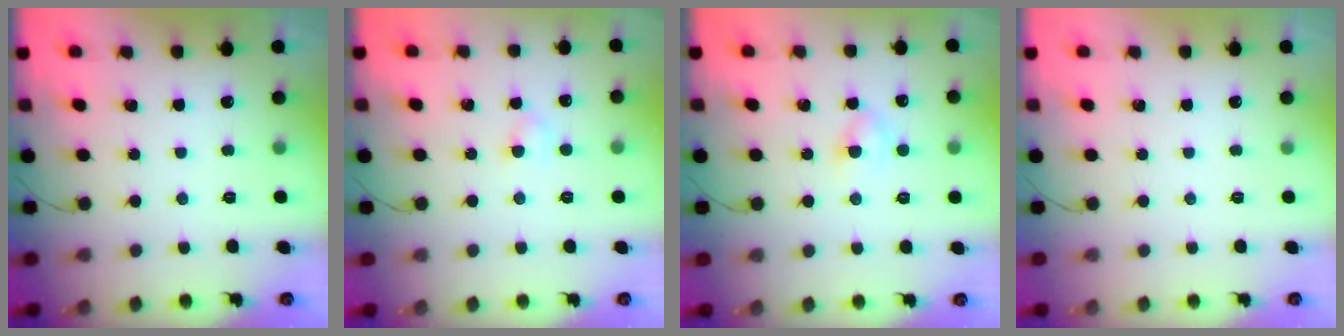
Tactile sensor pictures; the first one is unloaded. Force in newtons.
{"total": 2.5, "press": 2.4, "slide": 0.9}
{"total": 3.2, "press": 3.0, "slide": 1.1}
{"total": 0.0}